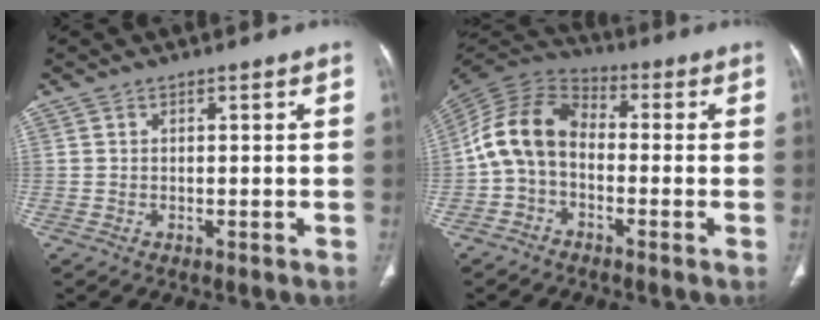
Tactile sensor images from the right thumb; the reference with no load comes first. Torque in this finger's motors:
{"motor_torque": [0.68, 0.55, 1.70, -0.65, 0.15]}